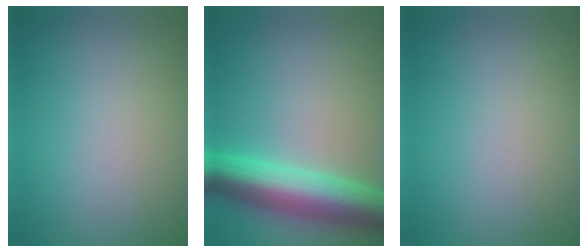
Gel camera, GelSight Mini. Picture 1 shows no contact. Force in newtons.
{"total": 8.9, "press": 8.9, "slide": 0.0}
{"total": 0.0}